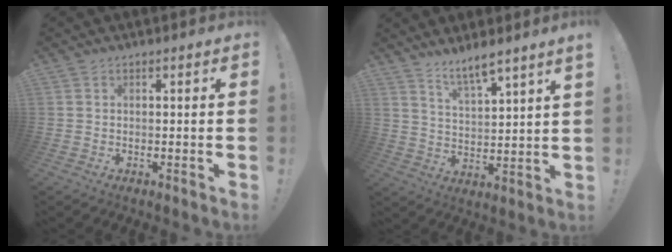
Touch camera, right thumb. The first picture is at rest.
{"total": 7.6, "force": [6.5, 0.3, 3.9], "torque": [-0.064, -0.047, 0.111]}